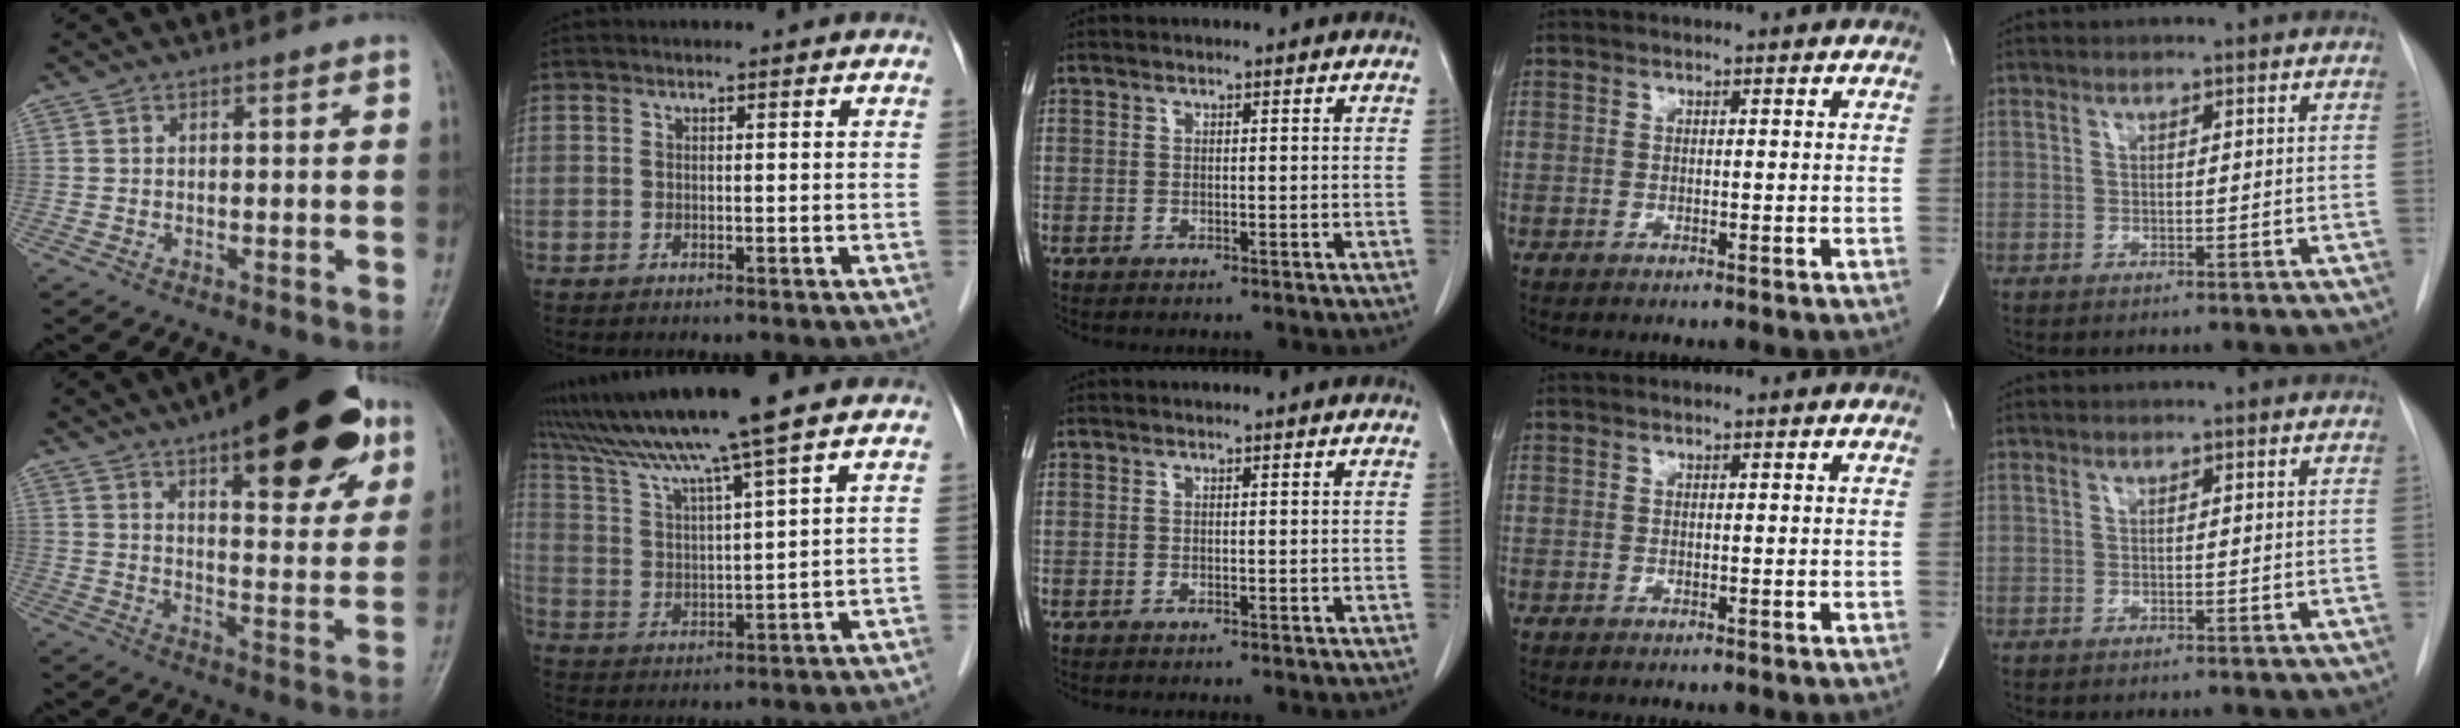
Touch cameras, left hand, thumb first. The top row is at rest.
{"thumb": {"total": 25.0, "force": [14.2, 8.8, 18.6], "torque": [-0.225, -0.034, 0.203]}, "index": {"total": 13.5, "force": [10.8, -2.2, 7.7], "torque": [-0.141, 0.013, 0.190]}}